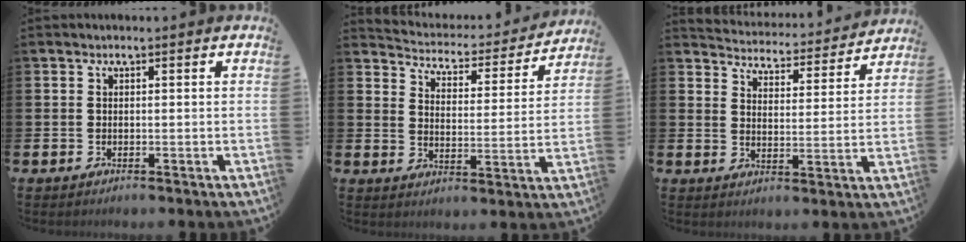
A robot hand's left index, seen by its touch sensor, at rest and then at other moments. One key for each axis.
{"total": 4.6, "fx": 4.4, "fy": 1.2, "fz": 0.3, "tx": -0.030, "ty": -0.043, "tz": 0.069}
{"total": 4.5, "fx": 4.5, "fy": 0.6, "fz": 0.1, "tx": -0.021, "ty": -0.041, "tz": 0.073}